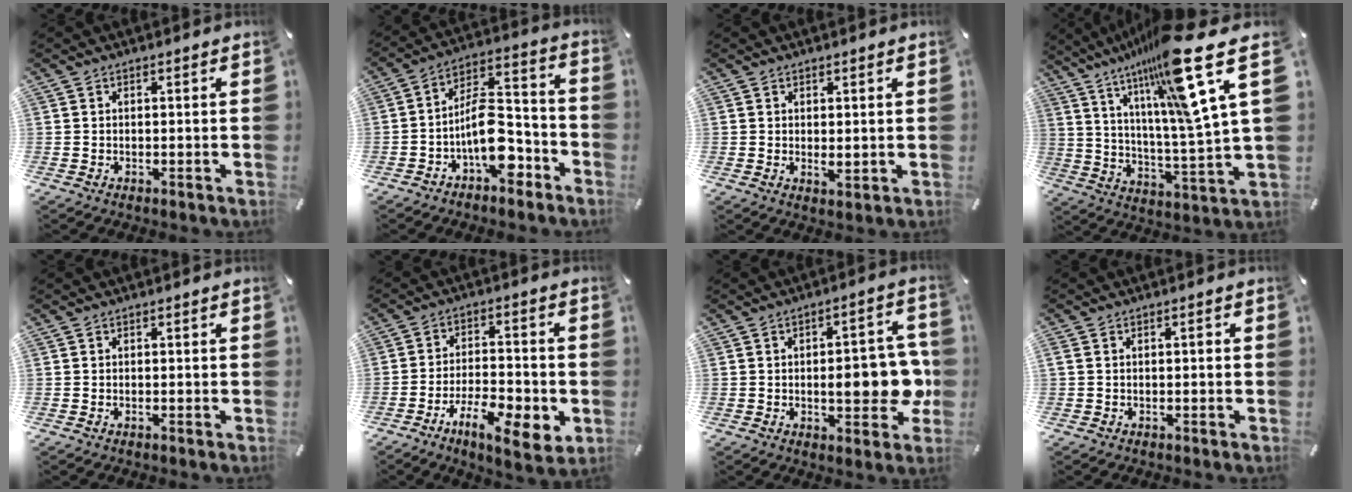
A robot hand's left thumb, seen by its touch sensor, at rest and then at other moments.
{"total": 12.7, "force": [-5.3, 6.9, 9.2], "torque": [-0.152, 0.014, -0.096]}
{"total": 2.0, "force": [0.5, 0.8, 1.7], "torque": [-0.026, -0.003, 0.007]}
{"total": 24.7, "force": [15.6, 2.5, 19.0], "torque": [-0.302, -0.098, 0.232]}
{"total": 0.7, "force": [-0.3, 0.0, 0.6], "torque": [-0.008, -0.003, -0.005]}
{"total": 13.0, "force": [-6.4, 5.1, 10.1], "torque": [-0.154, 0.028, -0.103]}
{"total": 13.1, "force": [-1.0, 5.3, 11.9], "torque": [-0.150, -0.001, -0.012]}
{"total": 1.0, "force": [-0.3, 0.2, 0.9], "torque": [-0.019, 0.002, -0.007]}